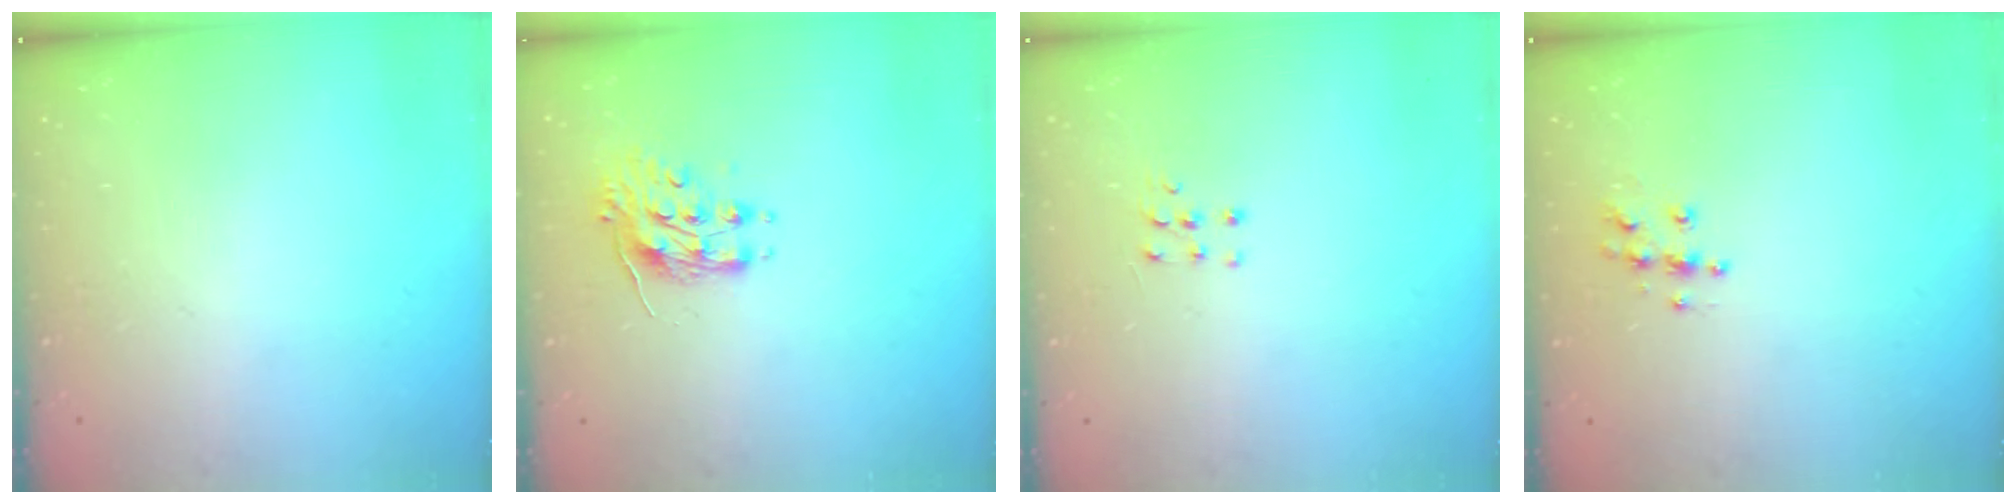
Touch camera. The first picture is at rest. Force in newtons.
{"total": 8.4, "press": 8.3, "slide": 0.4}
{"total": 3.3, "press": 3.3, "slide": 0.5}
{"total": 6.6, "press": 6.6, "slide": 0.3}